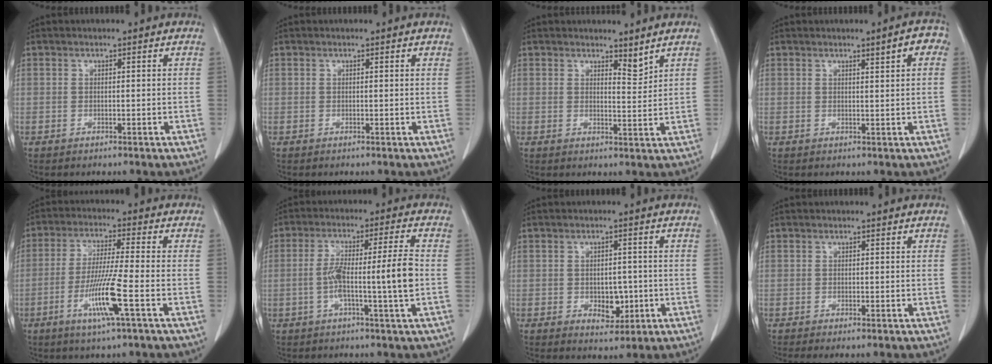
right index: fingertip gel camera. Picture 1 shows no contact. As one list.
[{"total": 0.6, "force": [0.4, 0.1, 0.4], "torque": [-0.004, 0.000, 0.003]}, {"total": 2.6, "force": [2.3, 0.5, 1.1], "torque": [-0.016, -0.013, 0.041]}, {"total": 3.4, "force": [1.5, 0.5, 3.0], "torque": [-0.036, 0.006, 0.018]}, {"total": 9.3, "force": [-3.4, -0.7, 8.7], "torque": [-0.170, -0.016, -0.067]}, {"total": 9.6, "force": [-1.5, -0.6, 9.4], "torque": [-0.169, 0.012, -0.028]}, {"total": 4.4, "force": [-1.0, 2.7, 3.3], "torque": [-0.039, 0.000, -0.005]}, {"total": 1.0, "force": [-0.3, 0.1, 1.0], "torque": [-0.019, -0.004, -0.001]}]